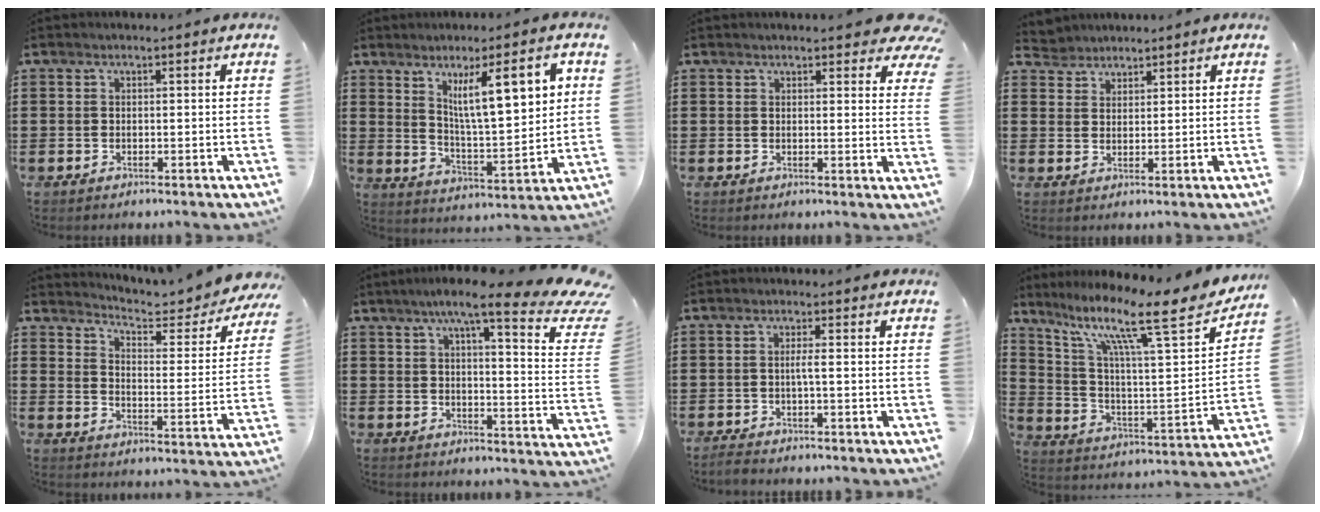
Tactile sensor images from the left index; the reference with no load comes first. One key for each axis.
{"total": 11.6, "fx": 5.6, "fy": 2.8, "fz": 9.8, "tx": -0.157, "ty": -0.020, "tz": 0.088}
{"total": 3.8, "fx": 3.3, "fy": 0.8, "fz": 1.6, "tx": -0.017, "ty": -0.016, "tz": 0.057}
{"total": 2.8, "fx": 2.4, "fy": 1.2, "fz": -0.6, "tx": -0.002, "ty": 0.000, "tz": 0.046}
{"total": 4.3, "fx": 4.1, "fy": 0.2, "fz": 1.1, "tx": -0.039, "ty": -0.036, "tz": 0.061}
{"total": 10.8, "fx": 7.8, "fy": 1.5, "fz": 7.3, "tx": -0.130, "ty": -0.043, "tz": 0.119}
{"total": 2.0, "fx": -1.1, "fy": -0.2, "fz": 1.7, "tx": -0.030, "ty": 0.000, "tz": -0.022}
{"total": 14.7, "fx": 10.0, "fy": 2.7, "fz": 10.5, "tx": -0.204, "ty": -0.058, "tz": 0.150}